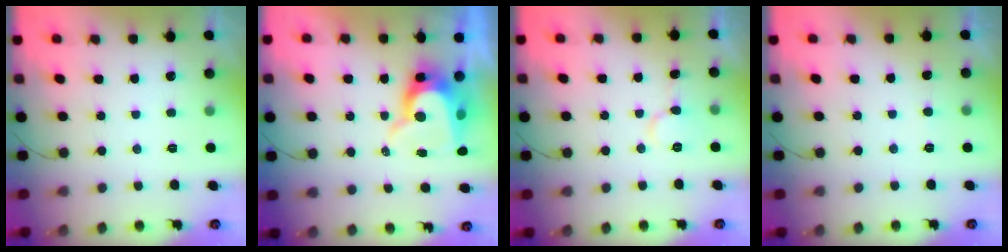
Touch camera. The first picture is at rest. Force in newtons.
{"total": 13.3, "press": 13.3, "slide": 0.7}
{"total": 7.4, "press": 7.4, "slide": 0.5}
{"total": 3.3, "press": 3.3, "slide": 0.3}